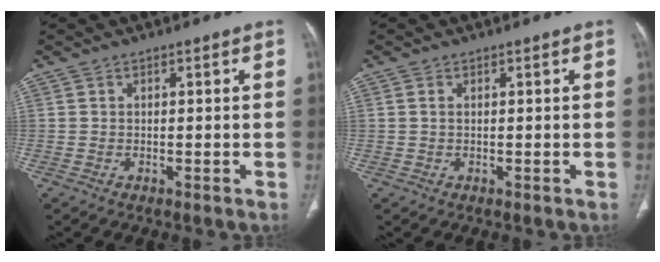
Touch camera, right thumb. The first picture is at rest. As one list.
[{"total": 0.8, "force": [0.2, 0.4, 0.7], "torque": [-0.019, 0.005, 0.007]}]